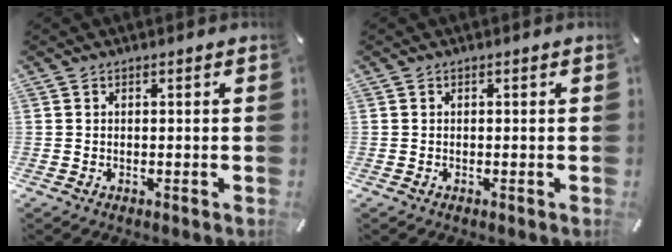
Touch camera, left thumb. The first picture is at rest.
{"total": 0.0}